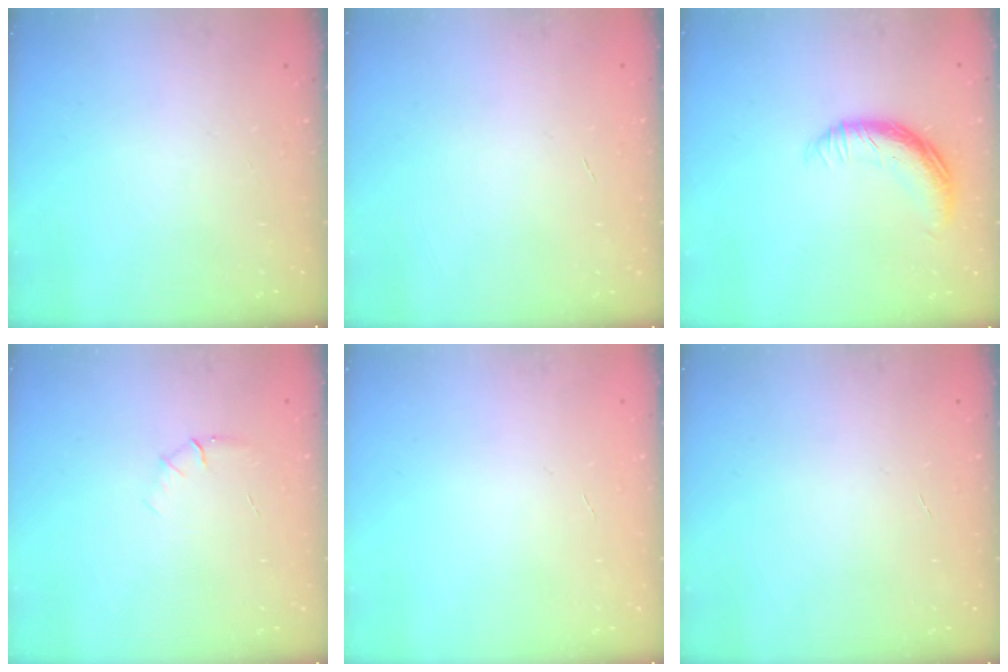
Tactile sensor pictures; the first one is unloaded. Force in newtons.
{"total": 0.0}
{"total": 12.1, "press": 12.1, "slide": 0.7}
{"total": 5.2, "press": 4.9, "slide": 1.6}
{"total": 0.0}
{"total": 0.0}